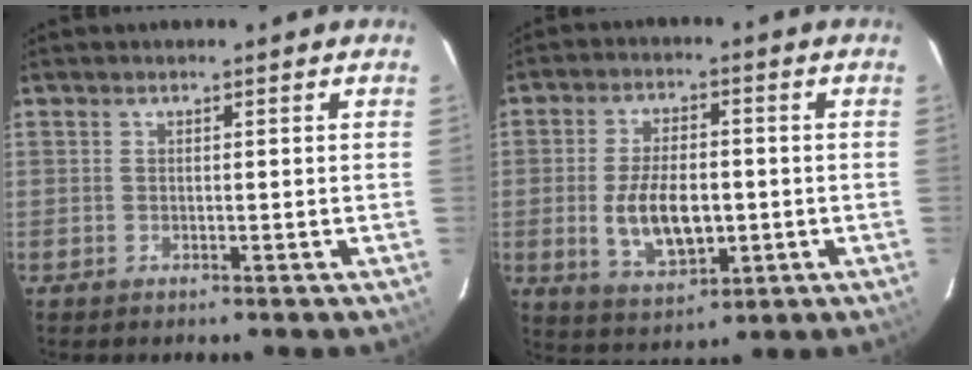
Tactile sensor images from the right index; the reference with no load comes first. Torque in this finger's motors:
{"motor_torque": [0.36, -0.12, 0.53, 0.15]}